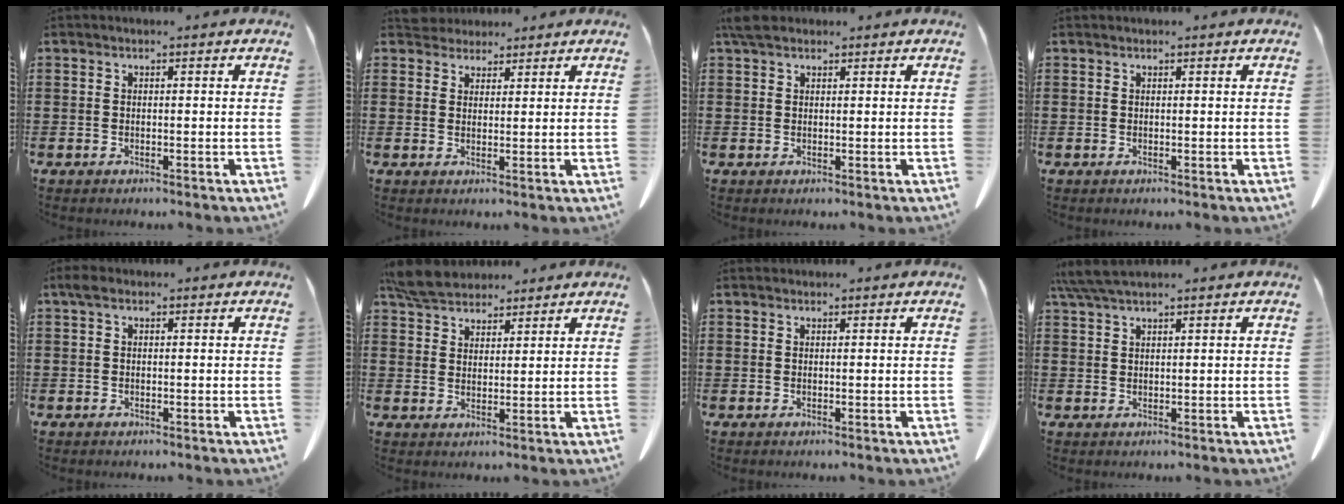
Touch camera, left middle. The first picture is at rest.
{"total": 2.8, "force": [2.6, 0.9, -0.1], "torque": [0.002, -0.005, 0.051]}
{"total": 2.9, "force": [2.2, 1.4, 1.4], "torque": [-0.034, 0.006, 0.043]}
{"total": 0.0}
{"total": 1.2, "force": [0.3, 0.8, 0.9], "torque": [-0.023, 0.004, 0.006]}
{"total": 5.8, "force": [5.2, 2.2, 1.5], "torque": [-0.047, -0.005, 0.101]}
{"total": 0.6, "force": [0.5, 0.2, 0.0], "torque": [-0.002, -0.001, 0.012]}
{"total": 4.3, "force": [3.4, 0.3, 2.6], "torque": [-0.059, -0.003, 0.065]}